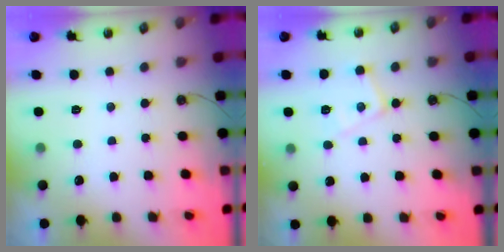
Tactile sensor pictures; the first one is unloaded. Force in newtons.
{"total": 10.0, "press": 10.0, "slide": 0.7}